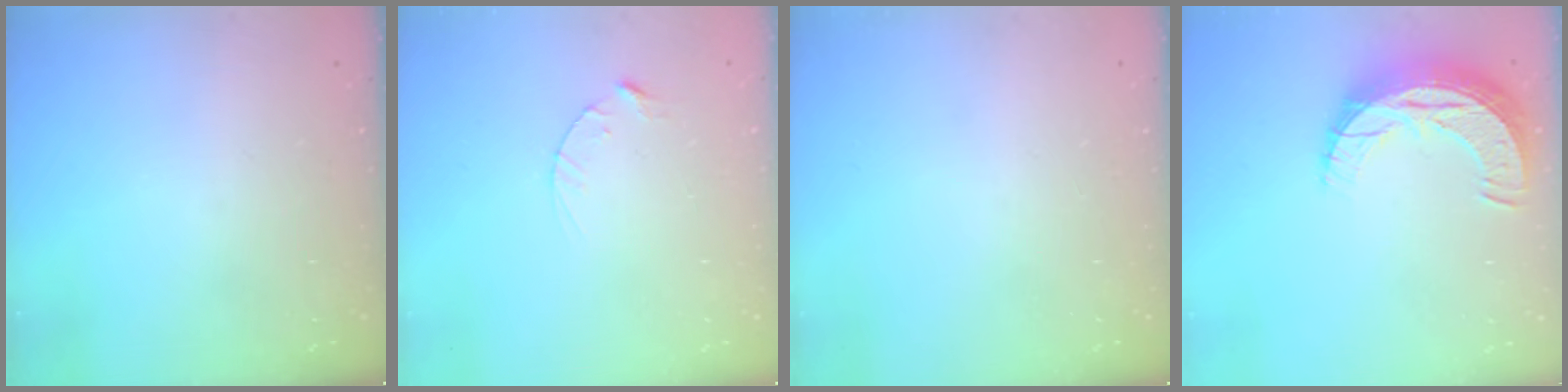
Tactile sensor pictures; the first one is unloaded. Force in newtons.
{"total": 2.8, "press": 2.8, "slide": 0.4}
{"total": 0.0}
{"total": 10.9, "press": 10.9, "slide": 0.7}